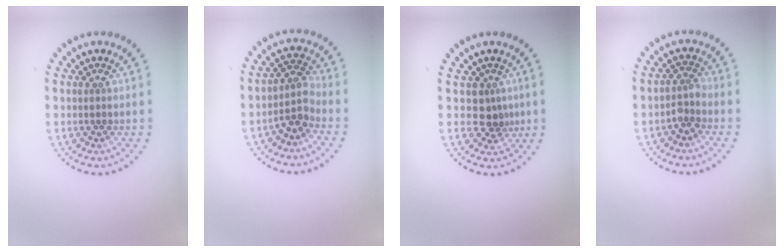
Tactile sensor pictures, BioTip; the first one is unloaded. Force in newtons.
{"total": 2.5, "press": 2.0, "slide": 1.5}
{"total": 2.2, "press": 1.7, "slide": 1.5}
{"total": 1.8, "press": 1.4, "slide": 1.2}